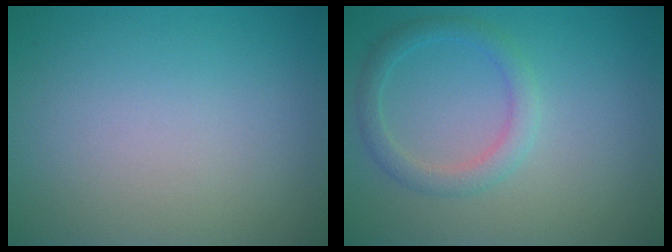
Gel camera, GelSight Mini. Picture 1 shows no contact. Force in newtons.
{"total": 2.3, "press": 2.3, "slide": 0.1}